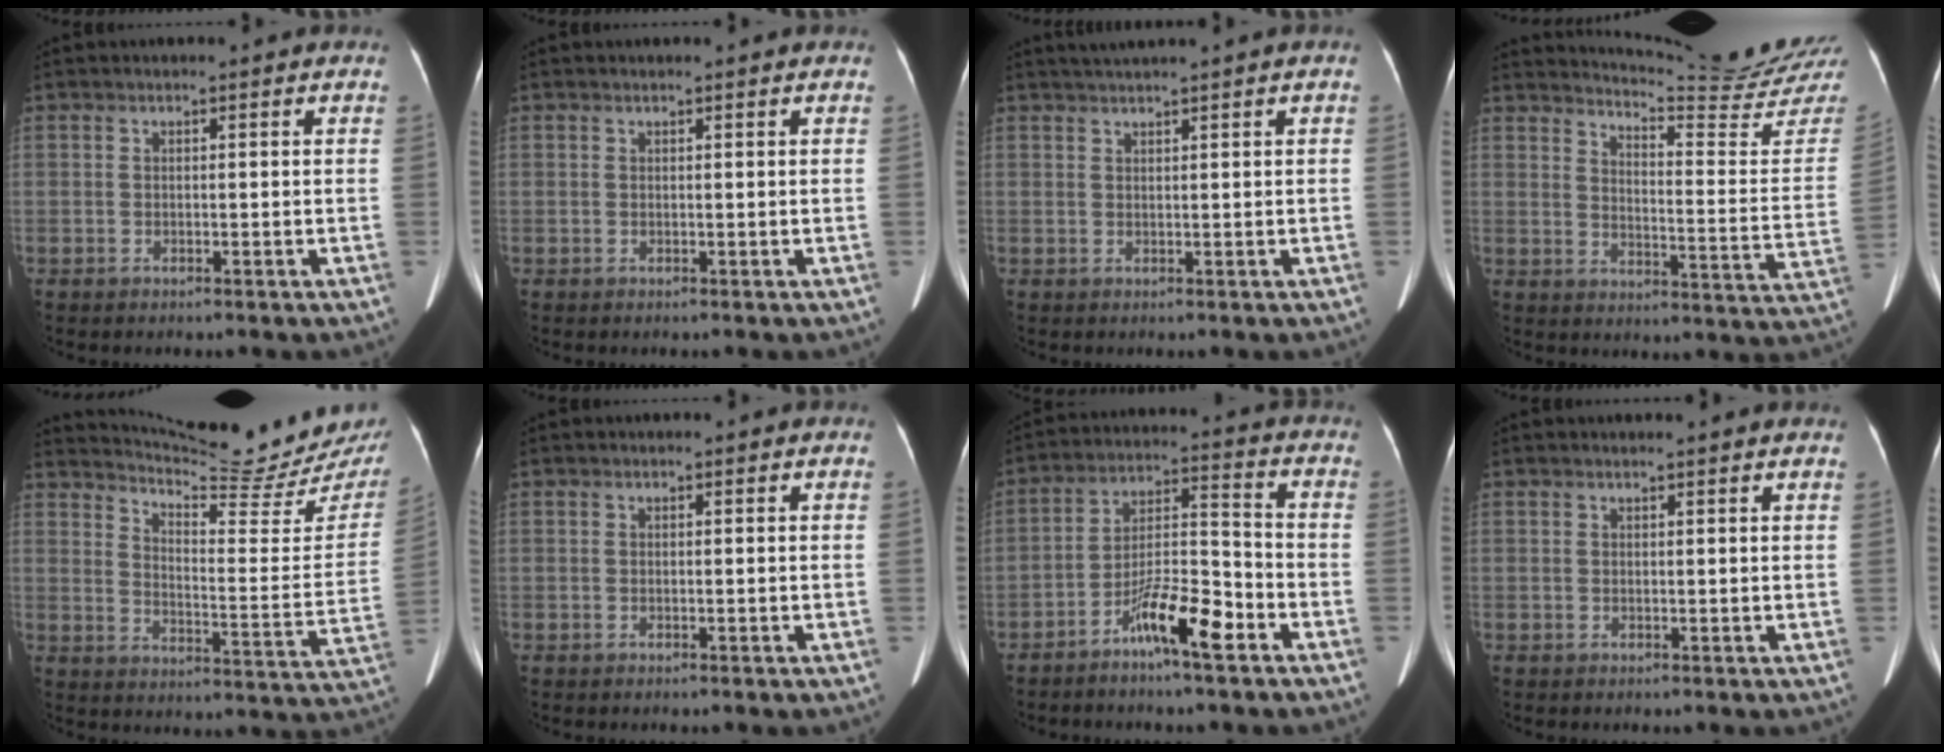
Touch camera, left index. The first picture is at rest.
{"total": 0.7, "force": [0.6, 0.0, 0.2], "torque": [-0.006, 0.007, 0.010]}
{"total": 2.5, "force": [2.0, -0.7, 1.3], "torque": [-0.026, 0.012, 0.040]}
{"total": 19.0, "force": [18.4, -1.8, 4.4], "torque": [-0.078, -0.126, 0.221]}
{"total": 21.7, "force": [20.4, 0.6, 7.4], "torque": [-0.115, -0.094, 0.261]}
{"total": 0.0}
{"total": 9.2, "force": [-5.7, 1.2, 7.1], "torque": [-0.132, 0.005, -0.104]}
{"total": 2.7, "force": [2.6, 0.1, 0.7], "torque": [-0.014, 0.013, 0.026]}